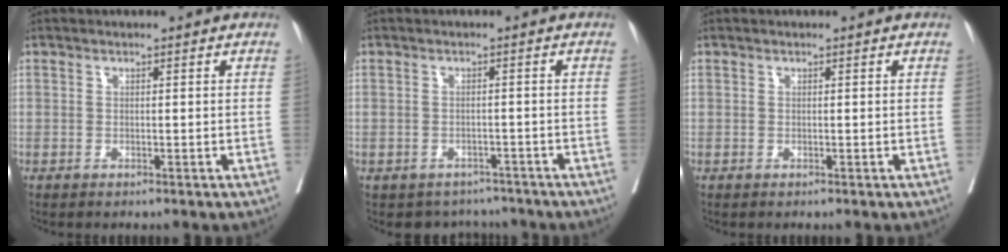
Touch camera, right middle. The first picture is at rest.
{"total": 4.8, "force": [-4.2, 2.4, -0.2], "torque": [0.012, 0.016, -0.052]}
{"total": 0.0}